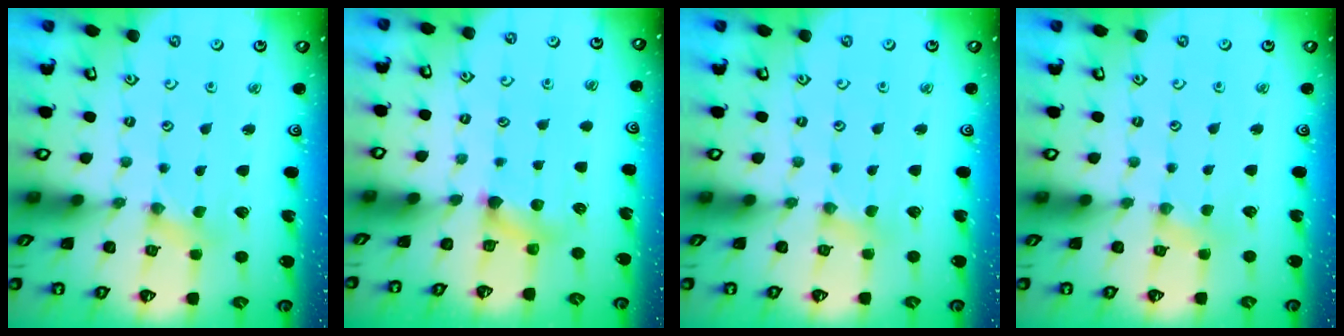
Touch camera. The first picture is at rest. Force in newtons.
{"total": 5.0, "press": 5.0, "slide": 0.7}
{"total": 1.7, "press": 1.7, "slide": 0.2}
{"total": 1.4, "press": 1.4, "slide": 0.3}